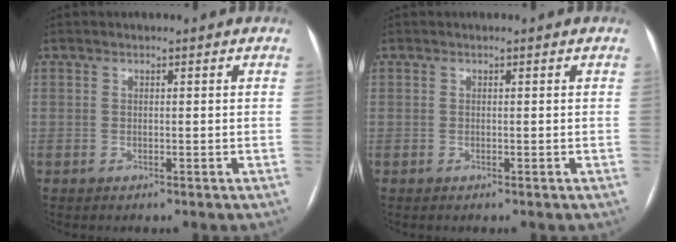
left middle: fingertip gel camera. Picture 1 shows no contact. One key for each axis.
{"total": 0.0}